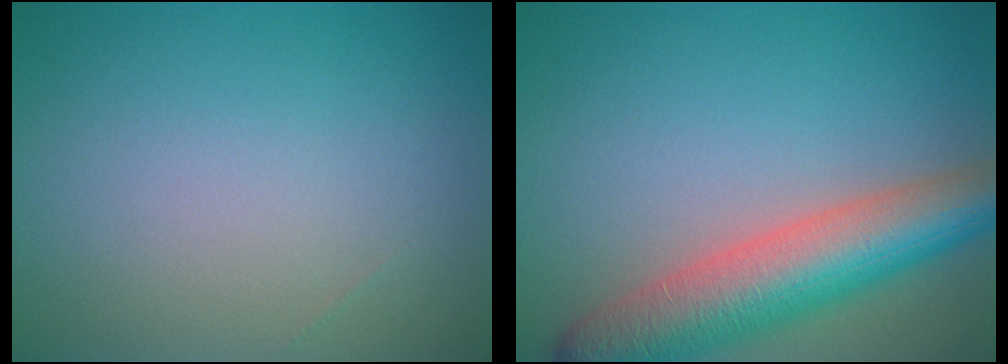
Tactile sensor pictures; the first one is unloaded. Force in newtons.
{"total": 8.5, "press": 8.5, "slide": 0.4}